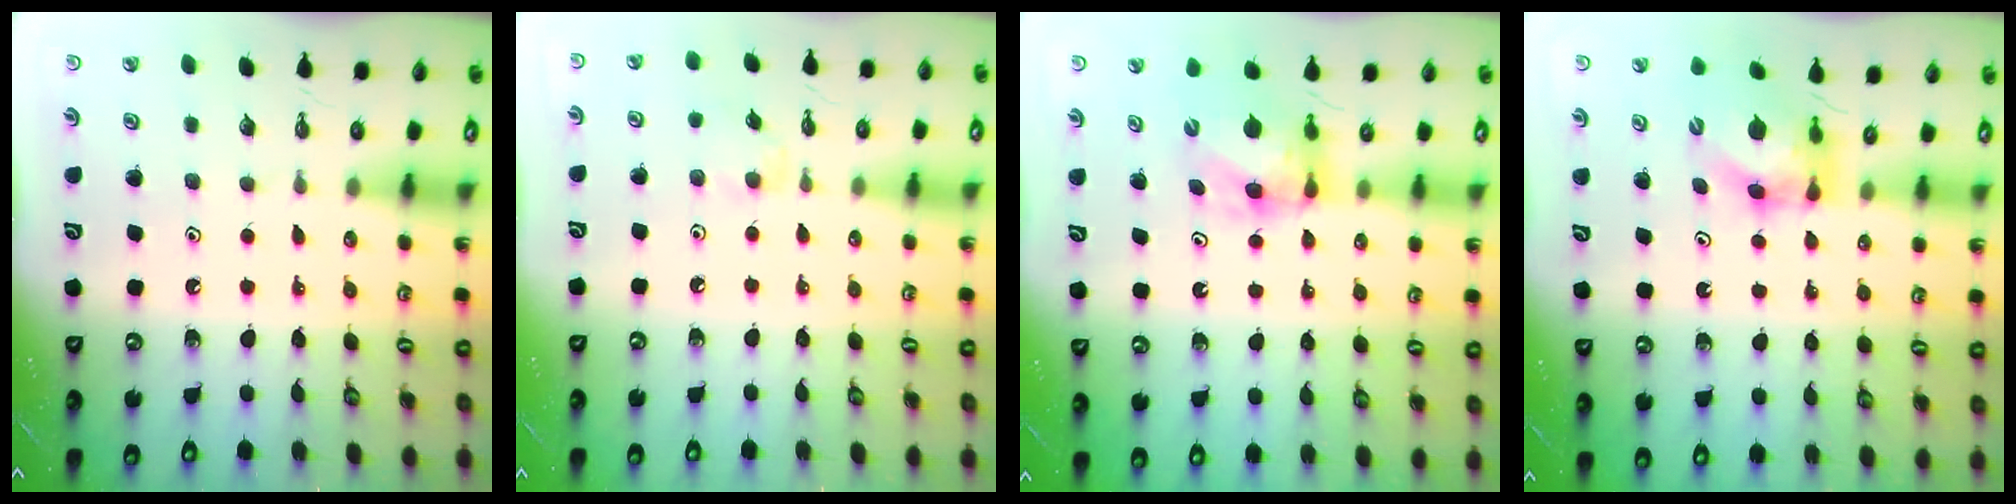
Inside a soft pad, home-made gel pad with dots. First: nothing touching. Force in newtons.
{"total": 4.5, "press": 4.4, "slide": 0.6}
{"total": 6.4, "press": 6.4, "slide": 0.3}
{"total": 5.6, "press": 5.6, "slide": 0.4}